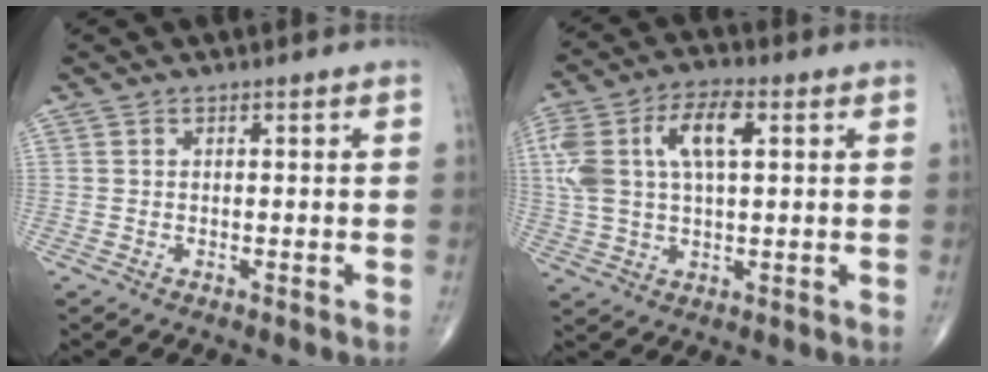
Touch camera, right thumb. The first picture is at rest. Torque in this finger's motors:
{"motor_torque": [0.41, 0.01, 1.40, 0.36, 0.16]}